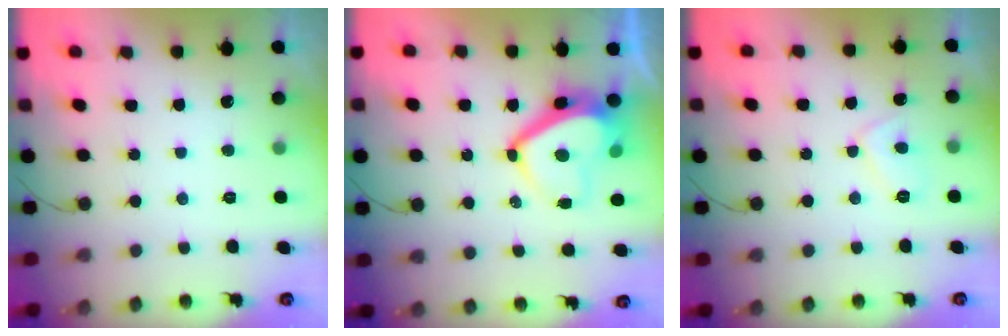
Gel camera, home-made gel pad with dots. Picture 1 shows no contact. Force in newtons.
{"total": 10.0, "press": 9.9, "slide": 1.4}
{"total": 5.5, "press": 5.5, "slide": 0.6}